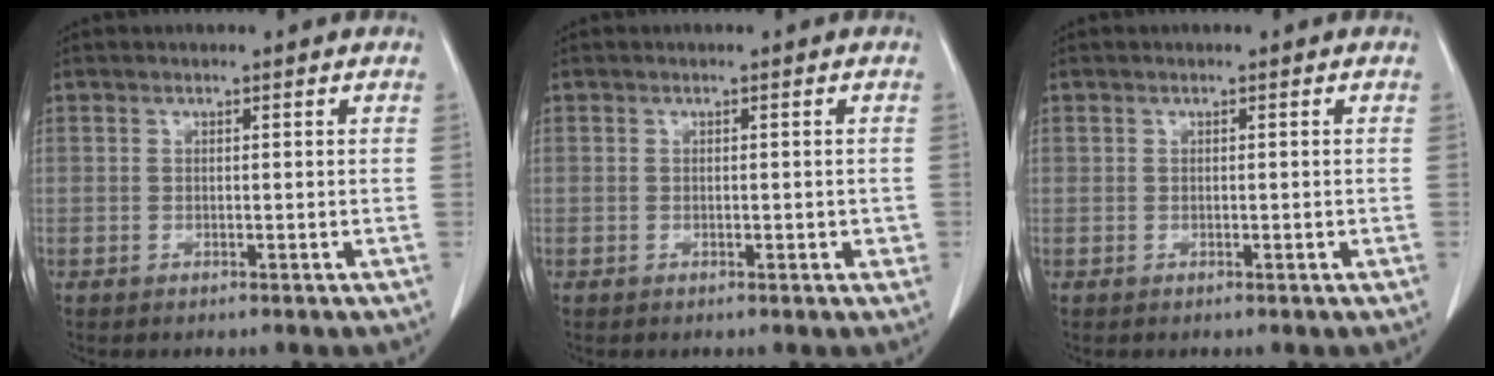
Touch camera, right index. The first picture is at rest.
{"total": 1.4, "force": [-0.3, 0.7, 1.2], "torque": [-0.013, 0.003, 0.000]}
{"total": 0.0}